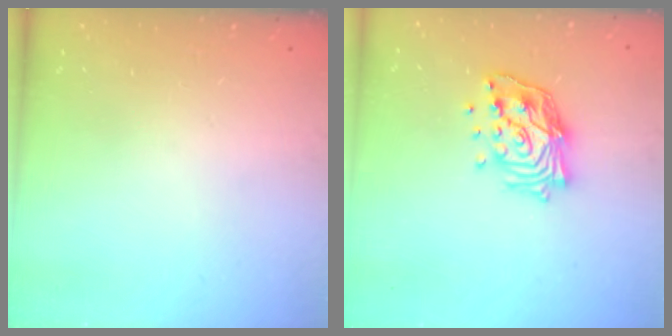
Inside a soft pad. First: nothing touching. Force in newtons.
{"total": 14.9, "press": 14.8, "slide": 1.1}